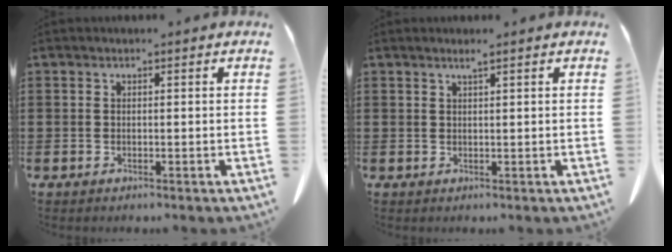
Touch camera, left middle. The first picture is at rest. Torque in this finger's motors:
{"motor_torque": [0.13, 0.09, 0.01, 0.02]}